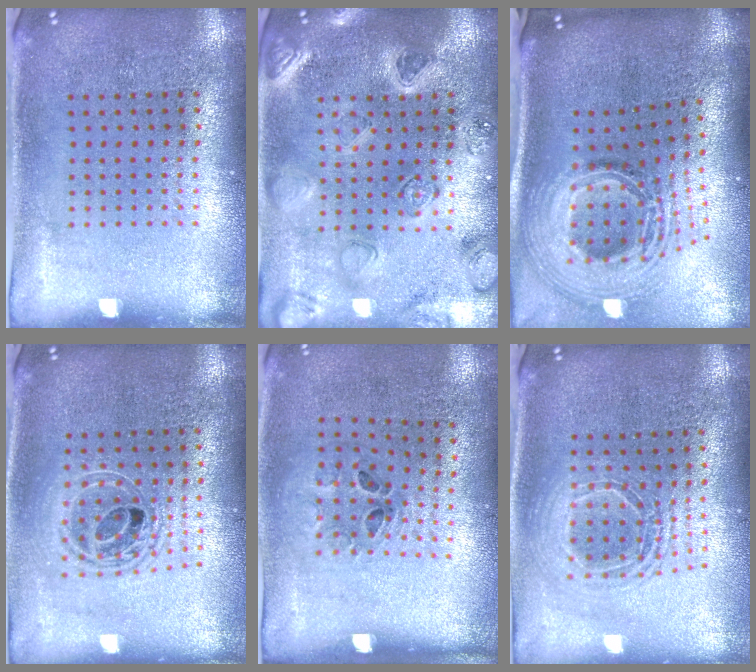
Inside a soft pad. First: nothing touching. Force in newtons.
{"total": 2.3, "press": 2.3, "slide": 0.1}
{"total": 3.0, "press": 2.1, "slide": 2.2}
{"total": 1.6, "press": 1.3, "slide": 0.9}
{"total": 1.2, "press": 0.6, "slide": 1.0}
{"total": 1.7, "press": 1.5, "slide": 0.9}